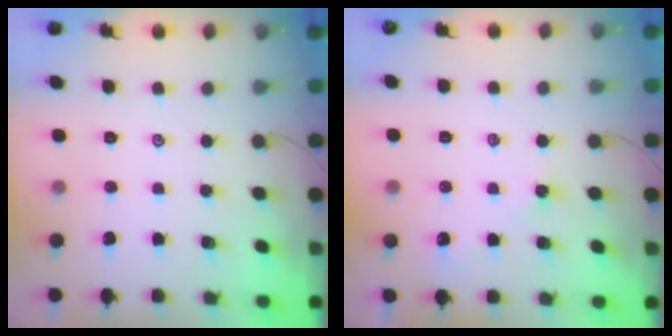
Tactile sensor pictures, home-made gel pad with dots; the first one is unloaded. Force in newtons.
{"total": 2.3, "press": 2.3, "slide": 0.5}